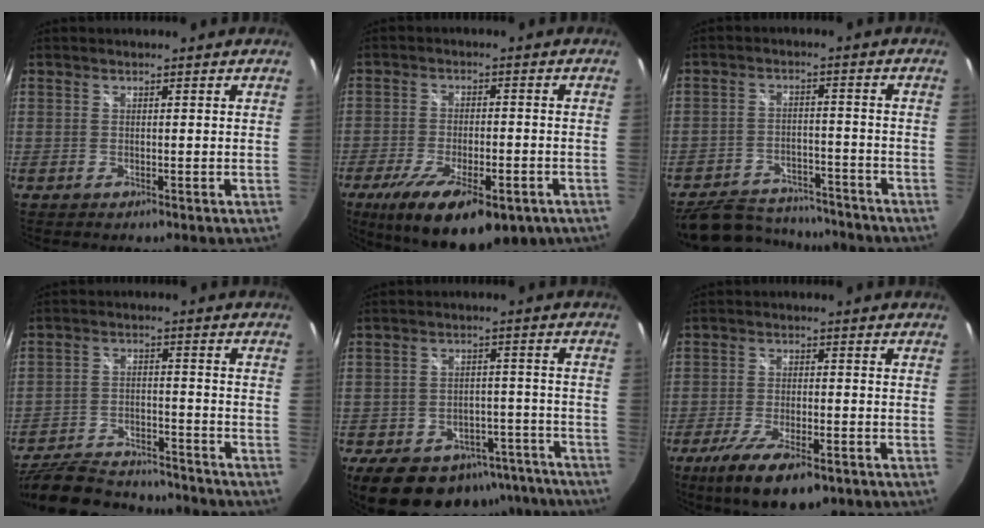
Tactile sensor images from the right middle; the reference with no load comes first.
{"total": 18.1, "force": [-10.7, 6.7, 13.0], "torque": [-0.242, -0.046, -0.155]}
{"total": 15.7, "force": [-13.6, 5.6, 5.5], "torque": [-0.132, 0.003, -0.191]}
{"total": 20.2, "force": [-17.4, 5.9, 8.4], "torque": [-0.179, -0.014, -0.263]}
{"total": 19.4, "force": [-13.8, 10.7, 8.3], "torque": [-0.160, 0.015, -0.164]}
{"total": 11.6, "force": [-7.4, 3.6, 8.3], "torque": [-0.175, -0.038, -0.123]}